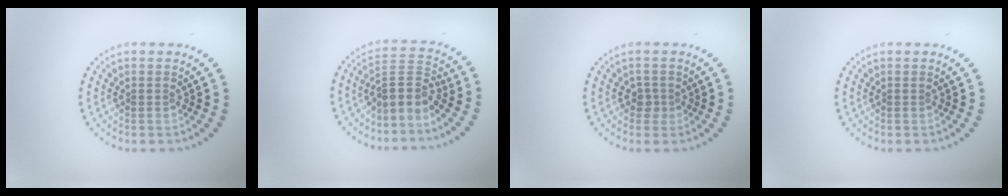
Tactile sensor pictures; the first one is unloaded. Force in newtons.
{"total": 3.0, "press": 2.0, "slide": 2.2}
{"total": 1.3, "press": 0.9, "slide": 0.9}
{"total": 0.0}